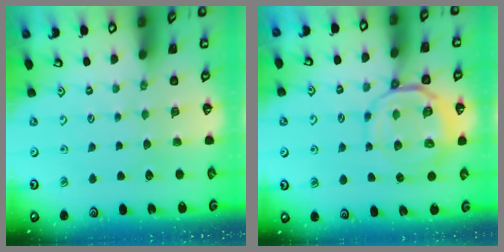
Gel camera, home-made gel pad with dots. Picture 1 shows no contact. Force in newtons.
{"total": 10.9, "press": 10.7, "slide": 2.1}